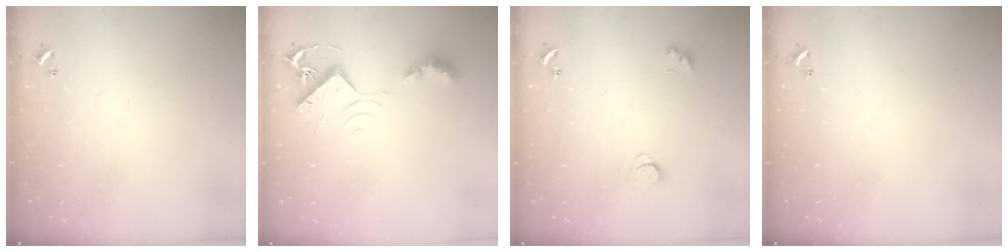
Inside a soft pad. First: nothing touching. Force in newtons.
{"total": 7.1, "press": 7.1, "slide": 1.0}
{"total": 1.7, "press": 1.7, "slide": 0.3}
{"total": 0.0}